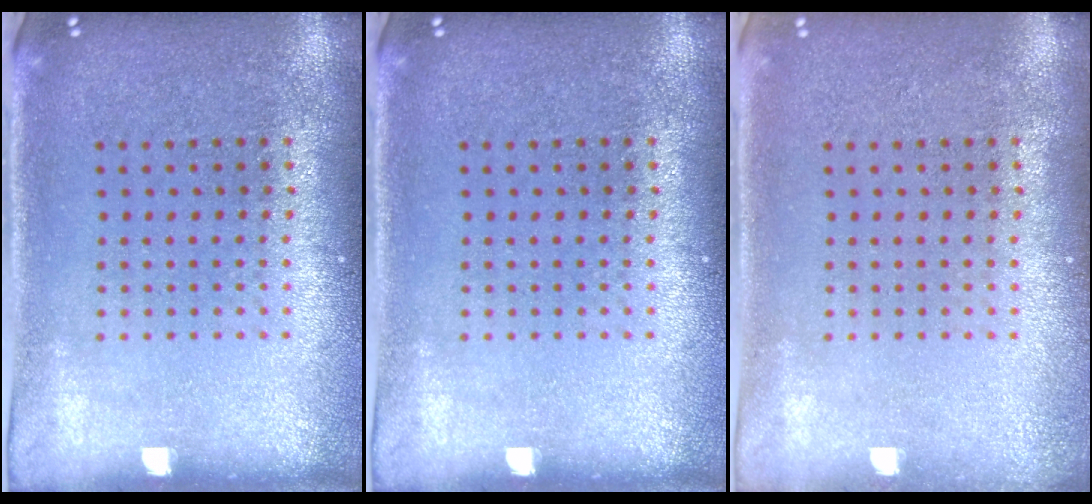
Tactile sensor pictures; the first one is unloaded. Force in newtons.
{"total": 0.0}
{"total": 0.7, "press": 0.6, "slide": 0.3}